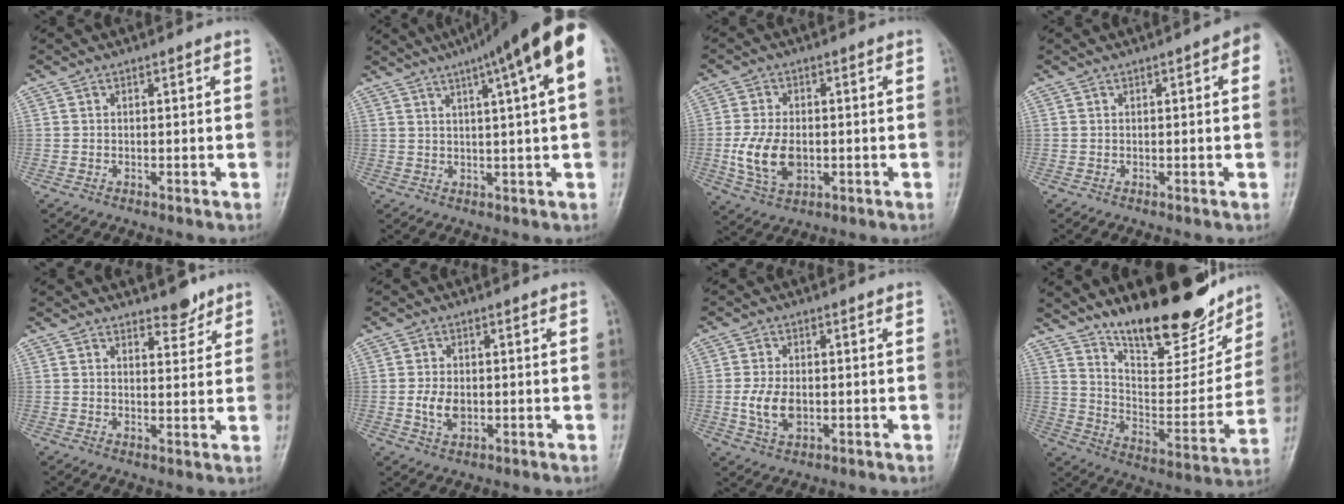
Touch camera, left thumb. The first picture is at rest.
{"total": 15.7, "force": [6.9, 1.6, 14.0], "torque": [-0.206, 0.024, 0.092]}
{"total": 9.0, "force": [-1.2, 5.7, 6.9], "torque": [-0.130, -0.004, -0.018]}
{"total": 2.7, "force": [0.7, 0.7, 2.5], "torque": [-0.027, 0.006, 0.003]}
{"total": 3.5, "force": [3.0, 1.5, 1.2], "torque": [0.000, -0.023, 0.045]}
{"total": 4.1, "force": [-0.5, 2.7, 3.1], "torque": [-0.057, 0.000, -0.006]}
{"total": 5.8, "force": [-0.7, 3.6, 4.5], "torque": [-0.090, -0.003, -0.010]}
{"total": 22.1, "force": [16.8, 7.3, 12.4], "torque": [-0.138, -0.097, 0.271]}